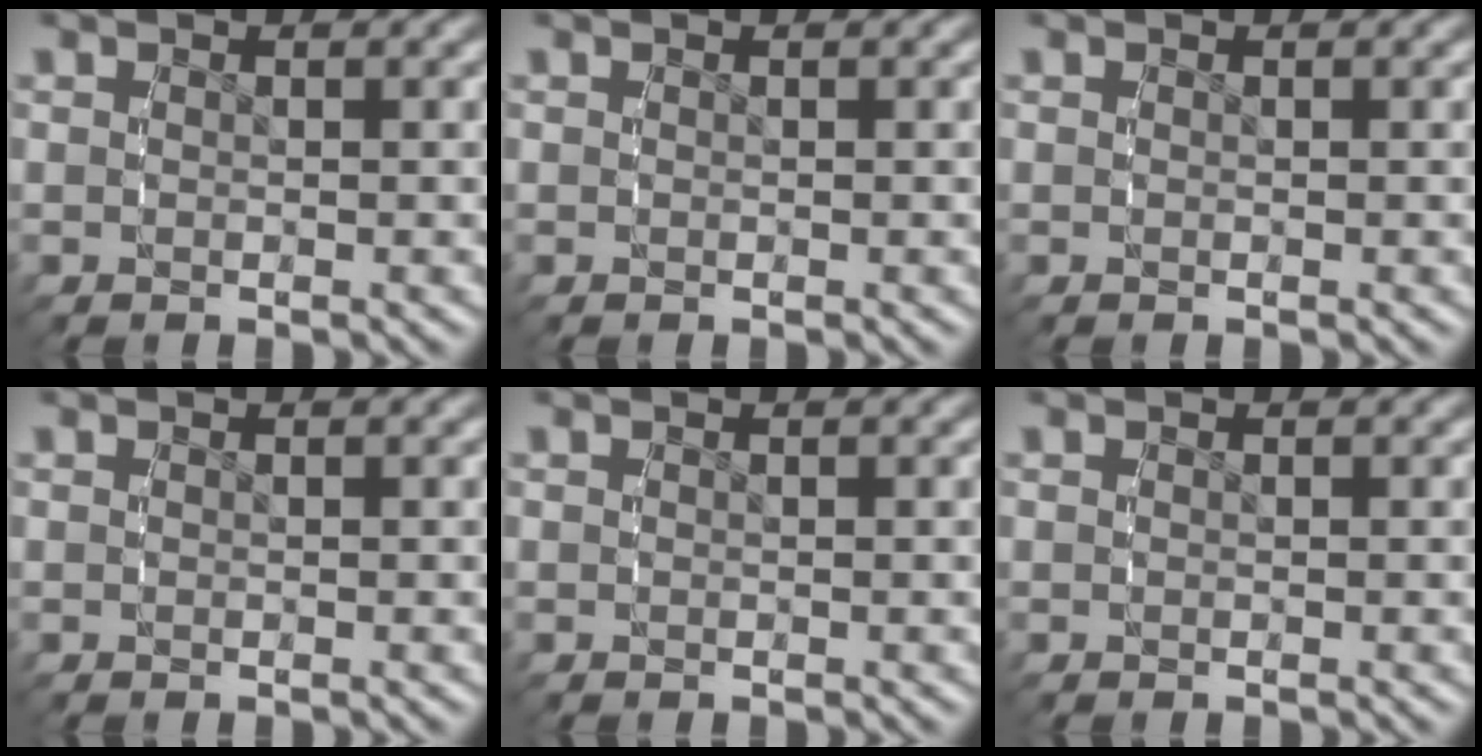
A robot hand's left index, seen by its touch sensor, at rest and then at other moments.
{"total": 0.0}
{"total": 0.0}
{"total": 0.0}
{"total": 0.0}
{"total": 0.0}